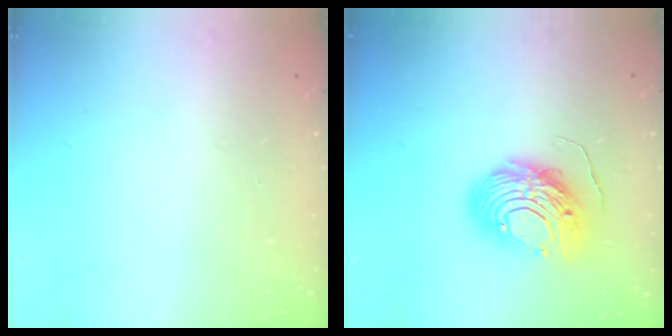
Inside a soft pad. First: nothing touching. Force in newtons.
{"total": 12.0, "press": 11.9, "slide": 1.3}